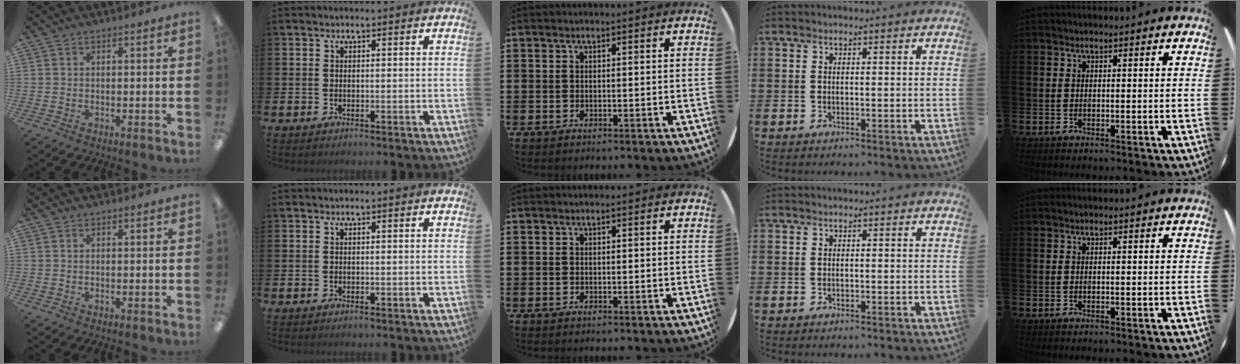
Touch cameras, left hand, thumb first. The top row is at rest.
{}